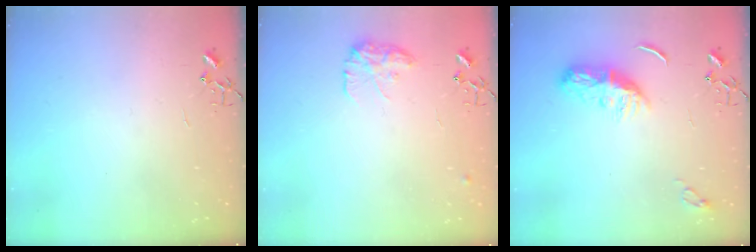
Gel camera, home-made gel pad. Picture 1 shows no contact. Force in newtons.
{"total": 10.8, "press": 10.8, "slide": 0.6}
{"total": 9.1, "press": 9.1, "slide": 0.2}